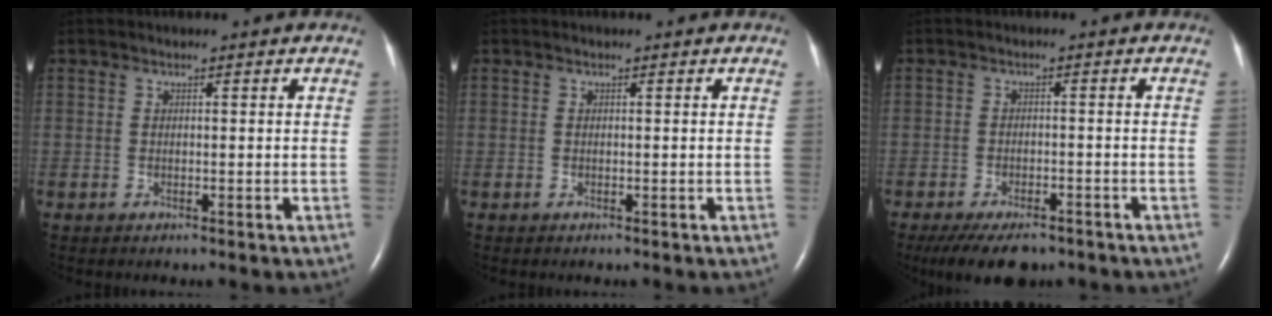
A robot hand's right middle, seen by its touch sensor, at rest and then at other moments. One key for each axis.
{"total": 0.0}
{"total": 8.5, "fx": -6.6, "fy": 3.4, "fz": 4.3, "tx": -0.066, "ty": -0.006, "tz": -0.100}